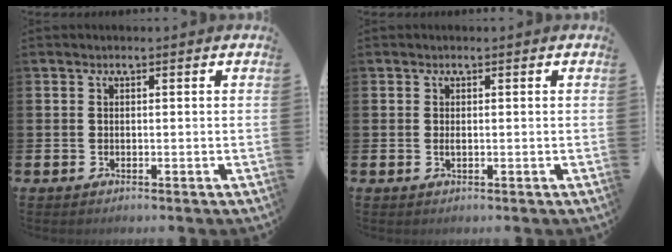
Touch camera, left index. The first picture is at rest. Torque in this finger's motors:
{"motor_torque": [0.23, 0.11, 0.00, 0.00]}